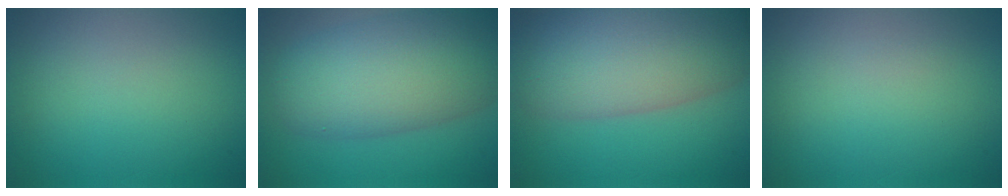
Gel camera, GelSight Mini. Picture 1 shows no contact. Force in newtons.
{"total": 10.0, "press": 10.0, "slide": 0.9}
{"total": 11.8, "press": 11.8, "slide": 0.7}
{"total": 0.0}